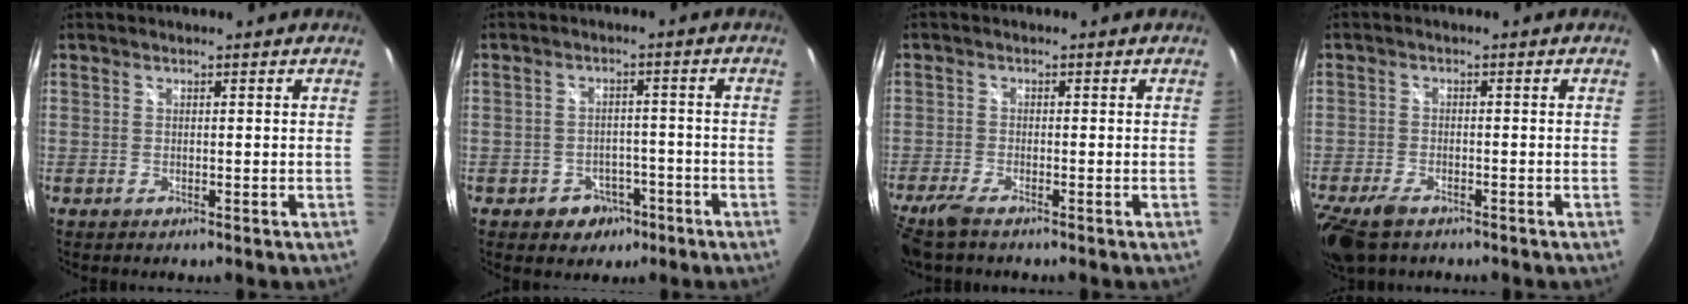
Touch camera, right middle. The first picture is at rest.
{"total": 5.8, "force": [-3.3, 4.5, 1.5], "torque": [-0.042, 0.013, -0.032]}
{"total": 5.3, "force": [-4.1, 0.7, 3.2], "torque": [-0.084, -0.021, -0.082]}
{"total": 8.5, "force": [-6.0, 3.5, 4.8], "torque": [-0.130, -0.032, -0.114]}